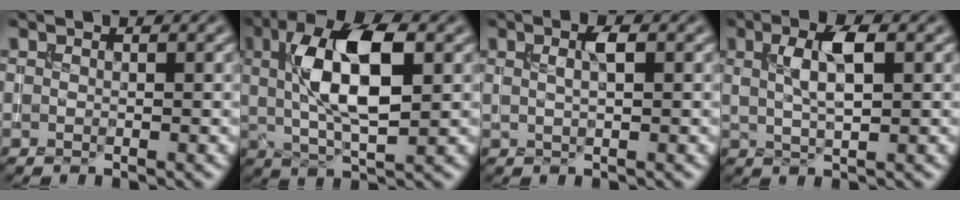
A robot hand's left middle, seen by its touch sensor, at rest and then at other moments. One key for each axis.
{"total": 9.1, "fx": 1.9, "fy": 3.6, "fz": 8.1, "tx": -0.142, "ty": 0.012, "tz": 0.029}
{"total": 1.9, "fx": 0.7, "fy": 0.5, "fz": 1.7, "tx": -0.032, "ty": 0.003, "tz": 0.012}
{"total": 4.0, "fx": 1.2, "fy": 1.2, "fz": 3.6, "tx": -0.070, "ty": 0.008, "tz": 0.022}